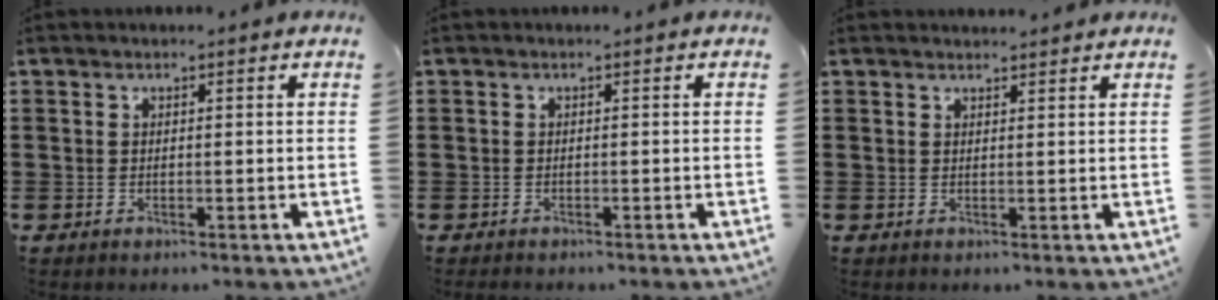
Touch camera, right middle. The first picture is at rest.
{"total": 0.7, "force": [-0.6, 0.3, -0.1], "torque": [0.003, 0.004, -0.015]}
{"total": 1.2, "force": [1.2, 0.1, 0.0], "torque": [-0.003, 0.002, 0.024]}